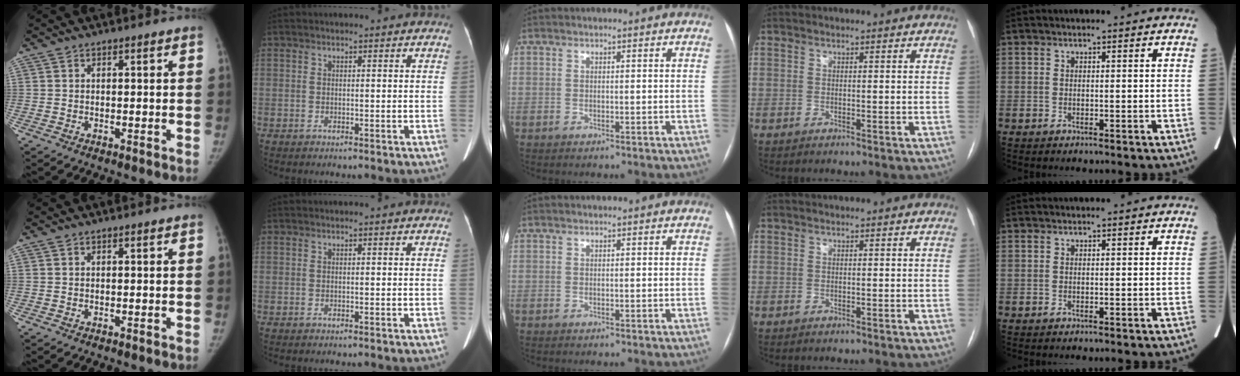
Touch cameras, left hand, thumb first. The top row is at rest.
{}